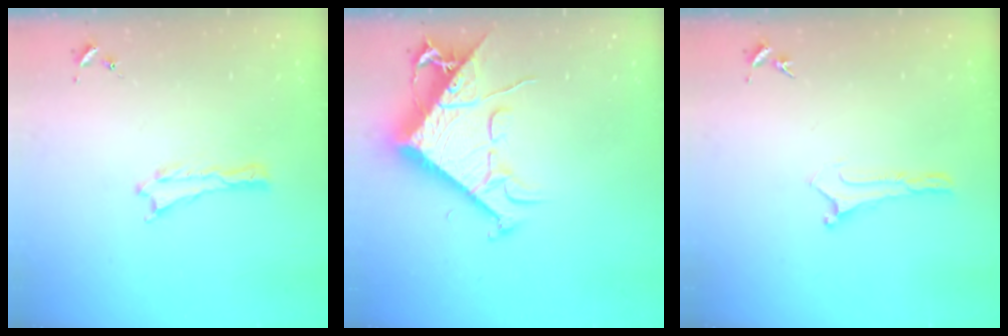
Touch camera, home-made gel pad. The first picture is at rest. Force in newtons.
{"total": 12.9, "press": 12.8, "slide": 1.4}
{"total": 0.0}